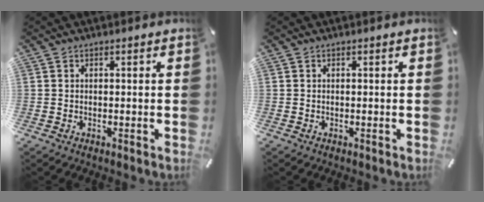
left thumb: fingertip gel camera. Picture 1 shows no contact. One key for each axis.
{"total": 0.0}